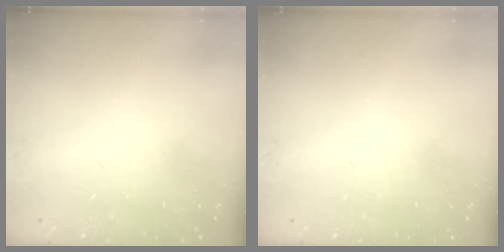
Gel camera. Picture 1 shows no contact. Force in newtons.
{"total": 0.0}